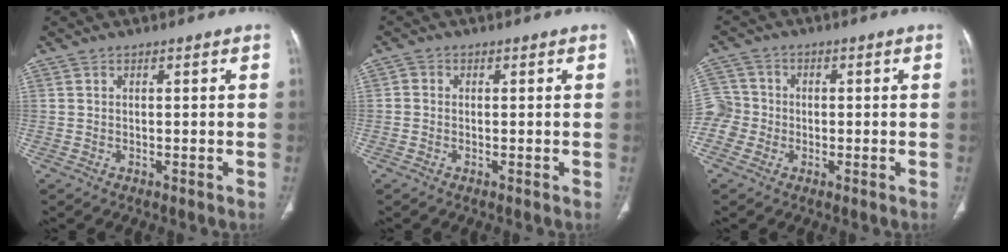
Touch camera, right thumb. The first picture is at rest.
{"total": 1.1, "force": [-0.2, 1.0, 0.5], "torque": [-0.005, 0.002, -0.008]}
{"total": 7.0, "force": [-1.7, 6.6, 1.4], "torque": [-0.020, 0.017, -0.036]}